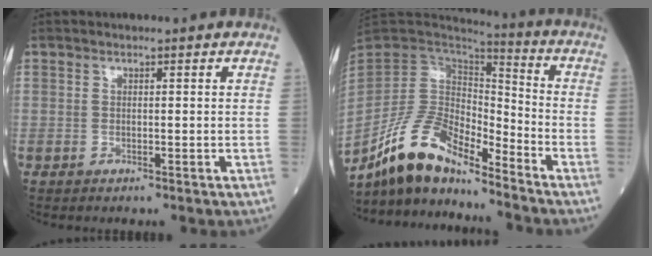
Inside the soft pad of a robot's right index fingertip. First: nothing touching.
{"total": 13.4, "force": [-11.4, 3.4, 6.1], "torque": [-0.127, 0.015, -0.217]}